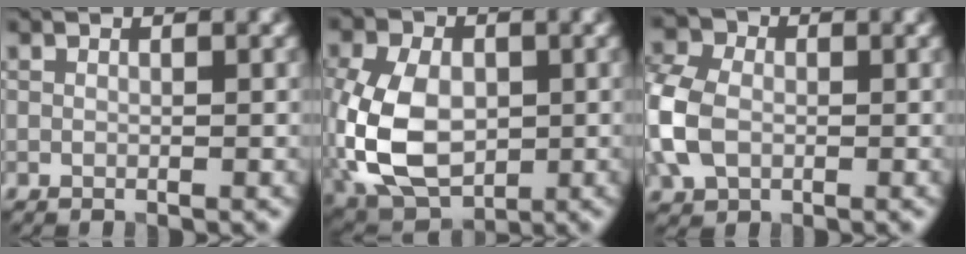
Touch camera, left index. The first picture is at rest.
{"total": 9.9, "force": [-1.1, 6.6, 7.3], "torque": [-0.171, -0.002, -0.030]}
{"total": 7.8, "force": [-1.0, 5.8, 5.2], "torque": [-0.144, 0.001, -0.025]}